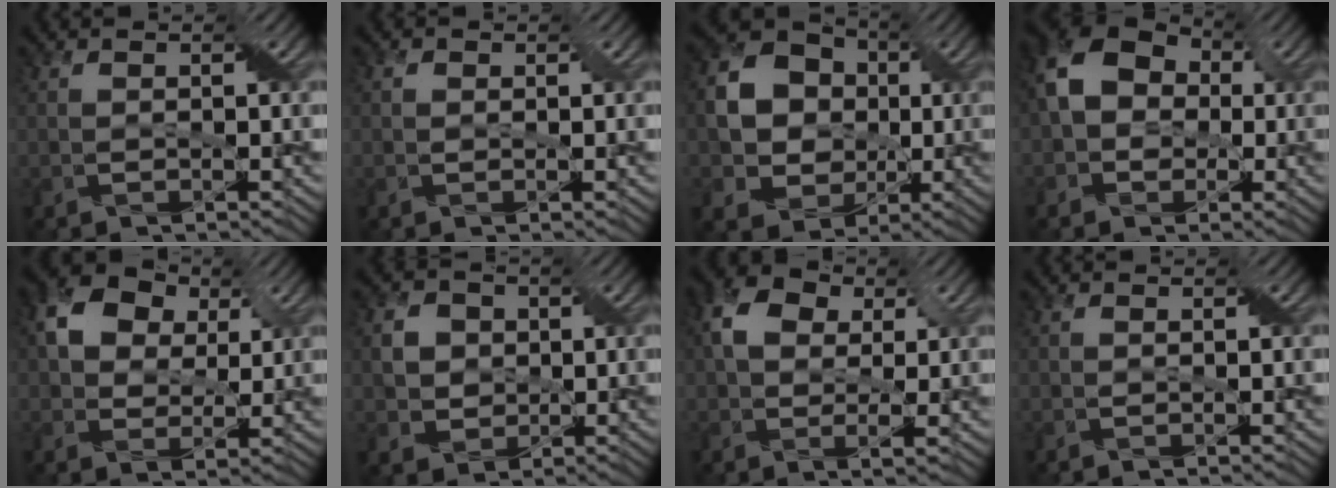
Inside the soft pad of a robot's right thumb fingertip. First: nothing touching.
{"total": 0.6, "force": [0.2, 0.6, 0.2], "torque": [-0.002, 0.001, 0.002]}
{"total": 12.1, "force": [0.6, 10.5, 6.0], "torque": [-0.170, 0.006, 0.001]}
{"total": 9.6, "force": [0.6, 7.7, 5.7], "torque": [-0.123, 0.009, -0.008]}
{"total": 8.8, "force": [3.4, 6.4, 5.0], "torque": [-0.125, 0.020, 0.048]}
{"total": 4.7, "force": [0.5, 4.4, 1.5], "torque": [-0.057, 0.009, 0.003]}
{"total": 6.7, "force": [1.5, 4.6, 4.6], "torque": [-0.098, 0.004, 0.024]}
{"total": 0.0}